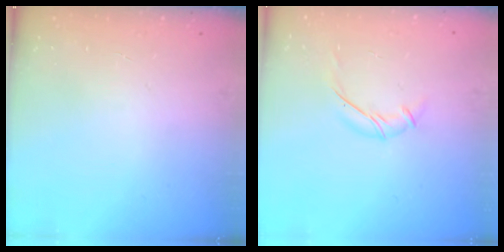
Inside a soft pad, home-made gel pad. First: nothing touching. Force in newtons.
{"total": 7.7, "press": 7.6, "slide": 0.8}